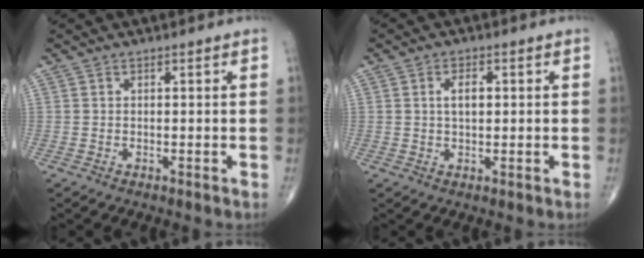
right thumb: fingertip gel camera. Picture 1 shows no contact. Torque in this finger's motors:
{"motor_torque": [-0.09, 1.21, 0.58, 0.26, 0.01]}